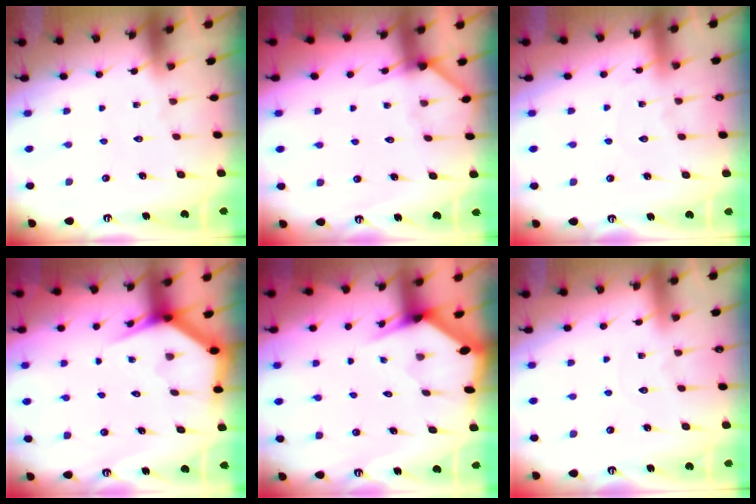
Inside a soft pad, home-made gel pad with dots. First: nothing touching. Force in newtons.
{"total": 4.2, "press": 4.2, "slide": 0.3}
{"total": 6.0, "press": 6.0, "slide": 0.7}
{"total": 3.9, "press": 3.8, "slide": 0.2}
{"total": 2.8, "press": 2.8, "slide": 0.3}
{"total": 3.2, "press": 3.2, "slide": 0.2}